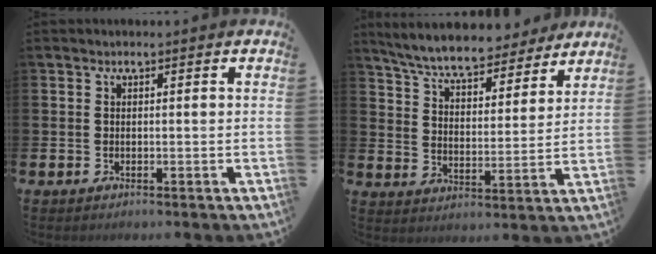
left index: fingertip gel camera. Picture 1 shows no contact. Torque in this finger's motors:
{"motor_torque": [1.07, -1.07, 0.60, 0.21]}